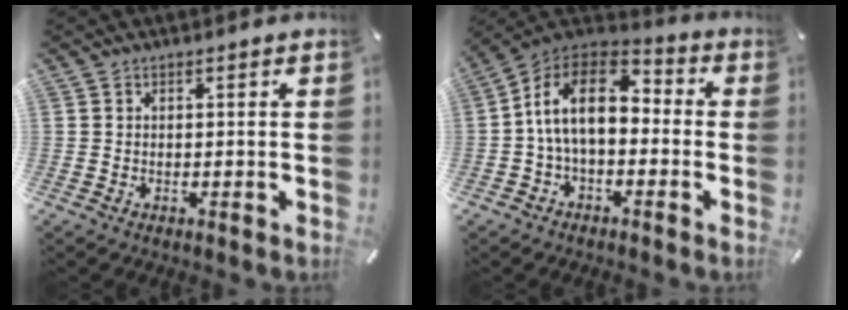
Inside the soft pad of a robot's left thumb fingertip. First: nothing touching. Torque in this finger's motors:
{"motor_torque": [1.57, 3.44, 0.50, -0.01, 0.19]}